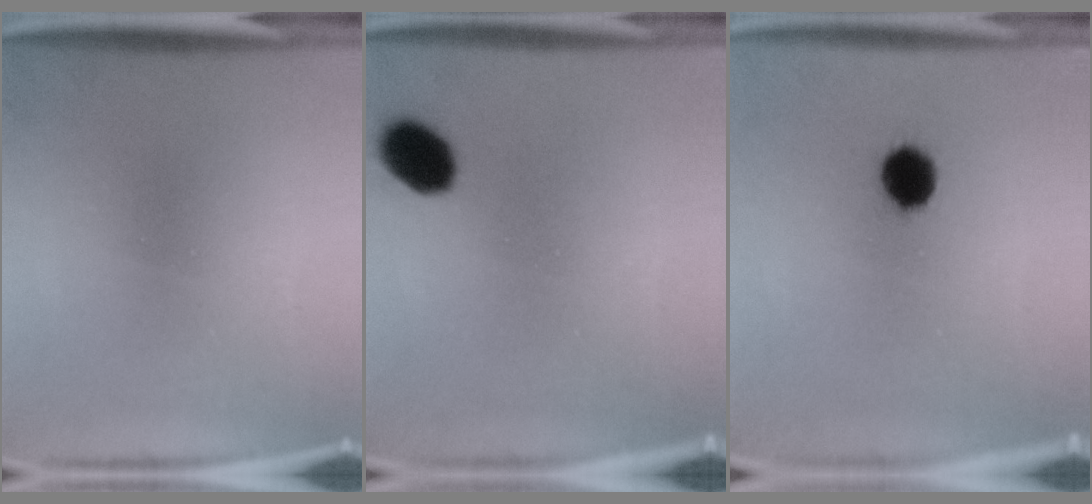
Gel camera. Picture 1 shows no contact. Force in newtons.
{"total": 7.3}
{"total": 5.9}